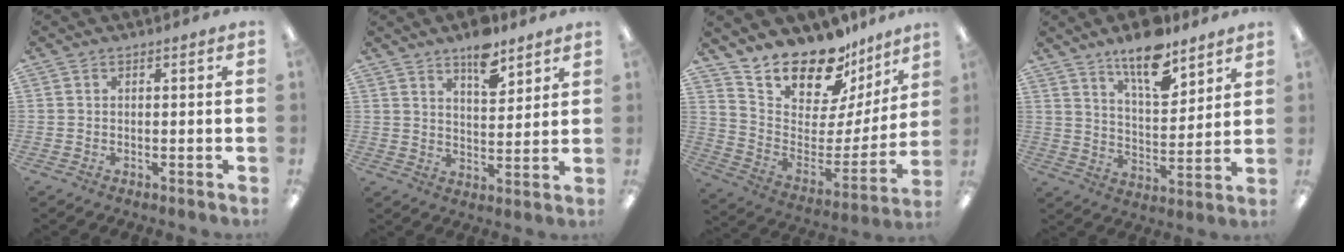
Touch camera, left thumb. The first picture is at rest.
{"total": 8.6, "force": [6.4, 3.7, 4.5], "torque": [-0.056, -0.039, 0.106]}
{"total": 18.1, "force": [16.2, 6.6, 4.8], "torque": [-0.091, -0.144, 0.285]}
{"total": 12.8, "force": [9.9, 4.4, 6.9], "torque": [-0.104, -0.060, 0.170]}